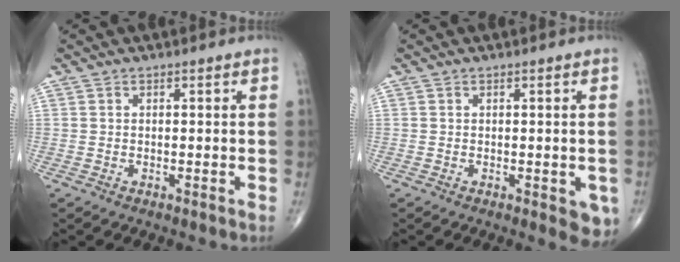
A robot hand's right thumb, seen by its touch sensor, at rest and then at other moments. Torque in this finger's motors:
{"motor_torque": [0.56, 0.85, 0.39, -0.47, 0.14]}